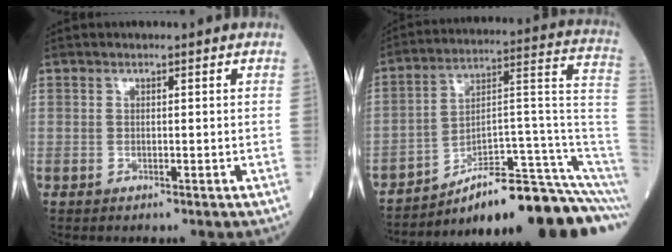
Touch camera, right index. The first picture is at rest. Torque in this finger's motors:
{"motor_torque": [-0.19, -1.11, 0.23, 0.09]}